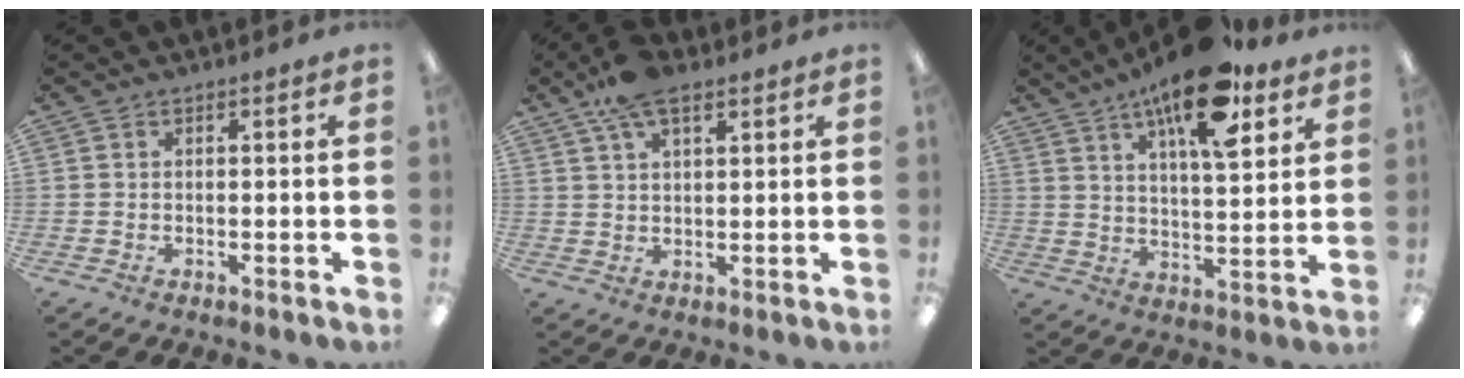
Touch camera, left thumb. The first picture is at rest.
{"total": 8.8, "force": [5.7, 3.5, 5.8], "torque": [-0.104, -0.013, 0.102]}
{"total": 16.9, "force": [10.8, 5.9, 11.6], "torque": [-0.183, -0.047, 0.175]}